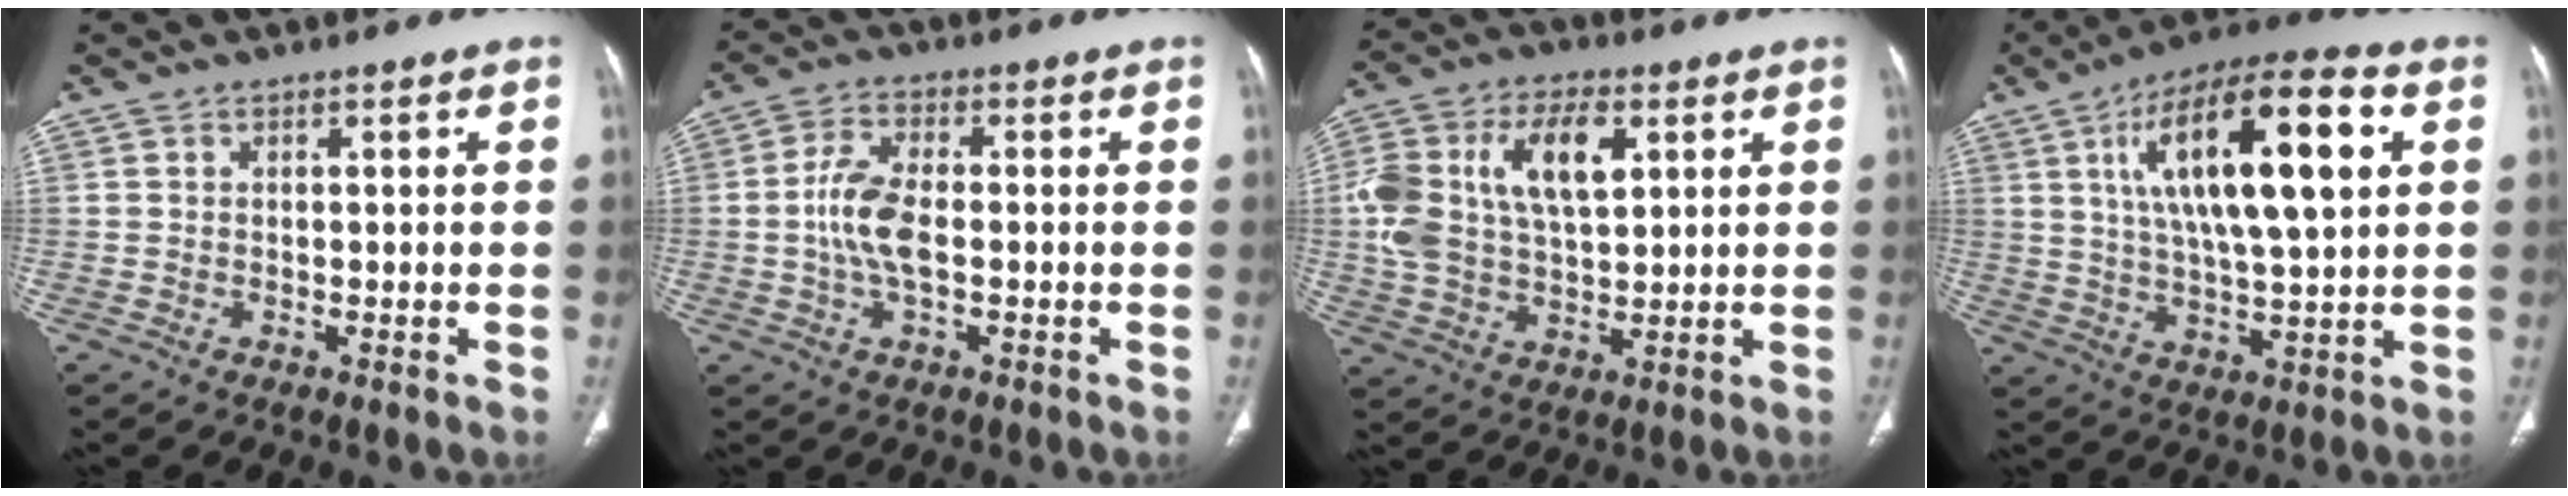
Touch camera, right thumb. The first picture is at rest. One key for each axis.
{"total": 7.6, "fx": -0.7, "fy": 3.4, "fz": 6.8, "tx": -0.150, "ty": 0.012, "tz": -0.016}
{"total": 16.2, "fx": 4.1, "fy": 8.9, "fz": 12.8, "tx": -0.246, "ty": 0.012, "tz": 0.078}
{"total": 20.7, "fx": 6.0, "fy": 6.3, "fz": 18.8, "tx": -0.309, "ty": 0.004, "tz": 0.096}